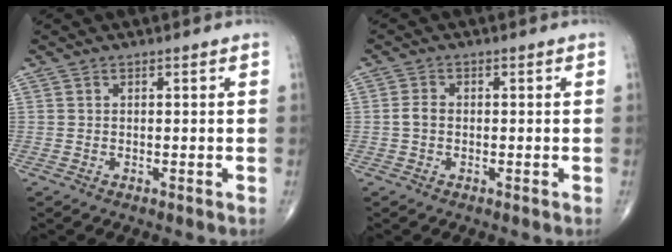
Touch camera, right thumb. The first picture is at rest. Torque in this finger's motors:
{"motor_torque": [0.58, 1.13, 0.70, -0.01, 0.03]}